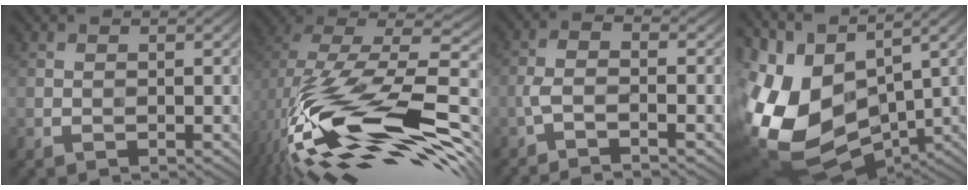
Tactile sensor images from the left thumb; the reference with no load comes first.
{"total": 18.2, "force": [-5.2, 9.0, 15.0], "torque": [-0.312, -0.022, -0.075]}
{"total": 4.0, "force": [-2.1, 0.8, 3.2], "torque": [-0.063, 0.003, -0.056]}
{"total": 16.4, "force": [-1.7, 9.8, 13.0], "torque": [-0.293, -0.025, -0.012]}